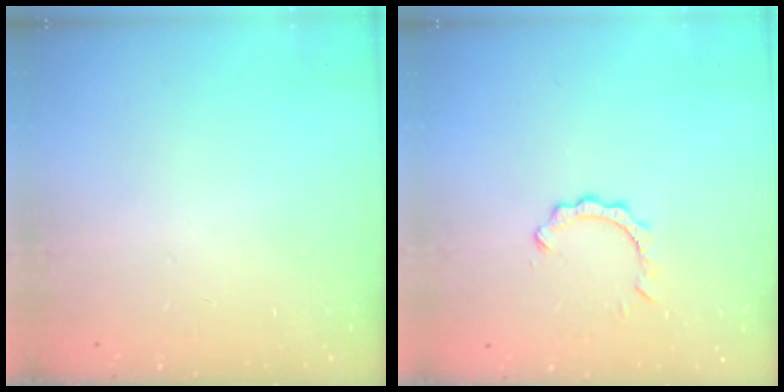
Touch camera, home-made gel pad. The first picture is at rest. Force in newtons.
{"total": 2.8, "press": 2.8, "slide": 0.3}